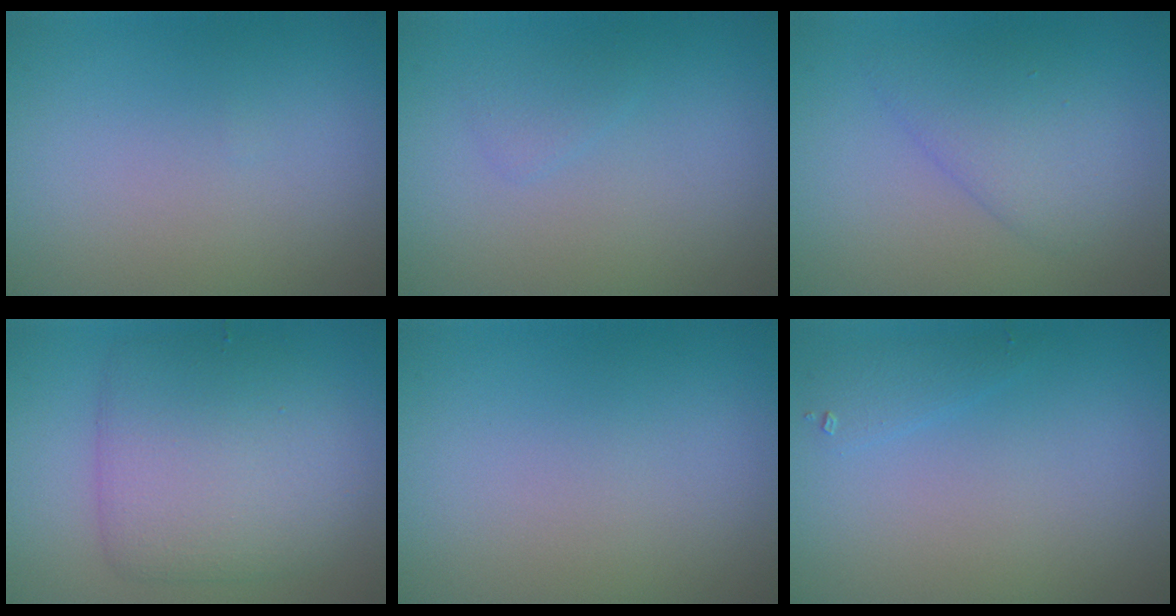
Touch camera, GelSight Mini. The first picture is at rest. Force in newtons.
{"total": 0.9, "press": 0.9, "slide": 0.0}
{"total": 2.5, "press": 2.5, "slide": 0.3}
{"total": 6.2, "press": 6.2, "slide": 0.2}
{"total": 0.0}
{"total": 1.1, "press": 1.1, "slide": 0.1}